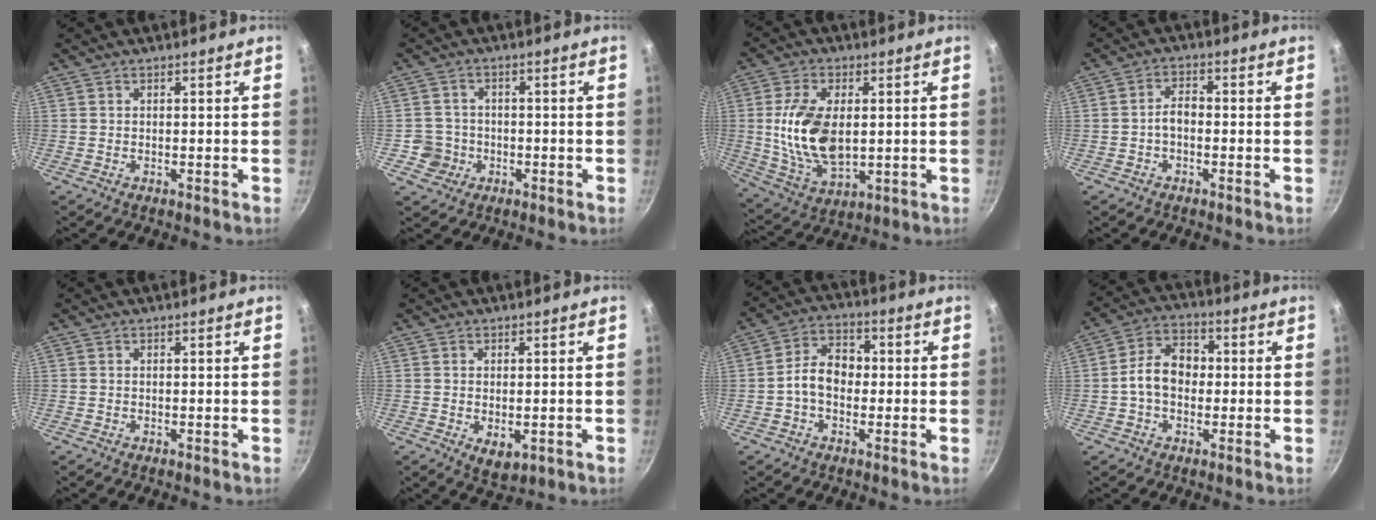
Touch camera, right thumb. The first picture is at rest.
{"total": 4.8, "force": [-1.4, 4.6, 0.5], "torque": [0.015, 0.022, -0.020]}
{"total": 14.8, "force": [1.1, 8.5, 12.2], "torque": [-0.221, -0.011, 0.029]}
{"total": 3.4, "force": [-1.0, 2.0, 2.6], "torque": [-0.038, 0.021, -0.023]}
{"total": 0.0}
{"total": 4.7, "force": [-1.0, 2.7, 3.6], "torque": [-0.053, -0.013, -0.007]}
{"total": 7.7, "force": [-0.8, 5.6, 5.3], "torque": [-0.060, 0.028, -0.028]}
{"total": 8.9, "force": [-0.5, 6.5, 6.1], "torque": [-0.074, 0.027, -0.023]}